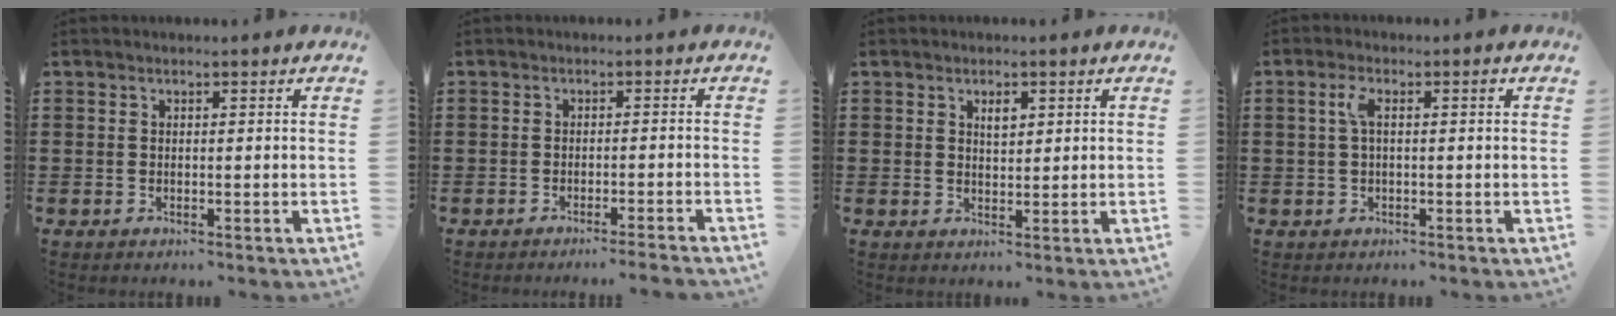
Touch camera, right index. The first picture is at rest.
{"total": 1.6, "force": [-1.4, -0.4, 0.7], "torque": [-0.011, -0.001, -0.028]}
{"total": 2.2, "force": [1.1, 1.1, 1.7], "torque": [-0.028, 0.001, 0.016]}
{"total": 3.2, "force": [0.6, 0.7, 3.1], "torque": [-0.060, 0.007, 0.007]}